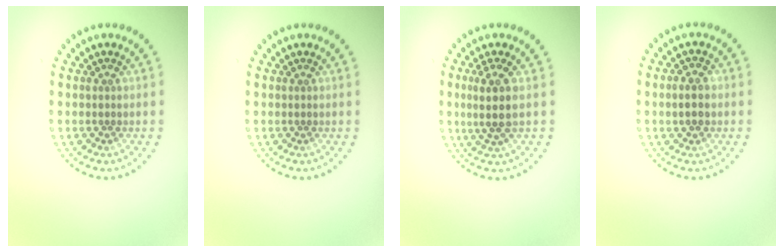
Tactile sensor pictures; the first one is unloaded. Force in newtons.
{"total": 0.0}
{"total": 2.9, "press": 2.4, "slide": 1.6}
{"total": 1.6, "press": 1.6, "slide": 0.2}